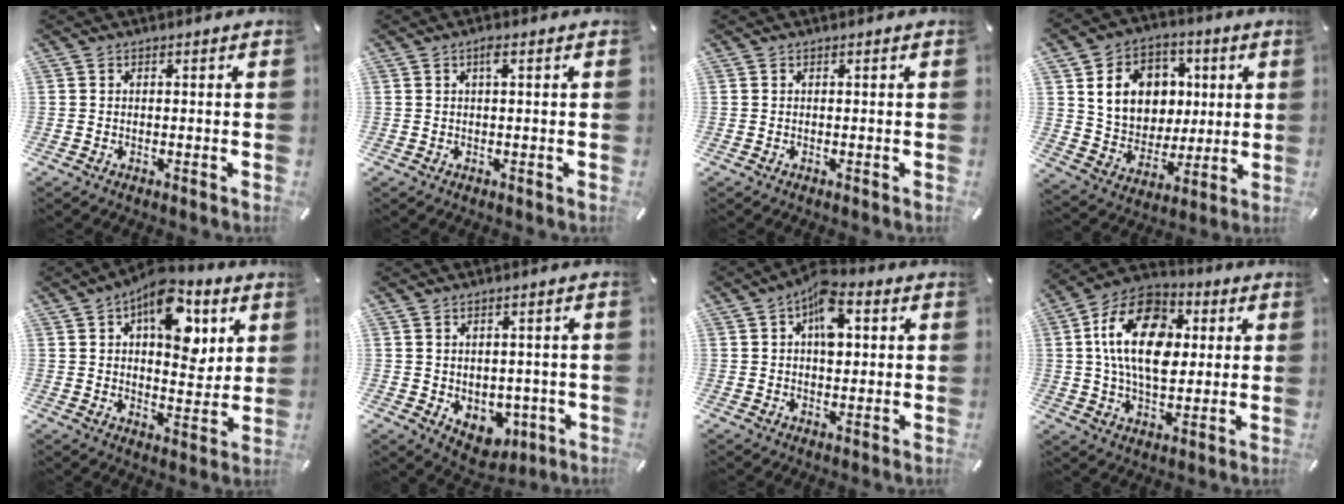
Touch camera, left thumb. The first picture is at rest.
{"total": 1.8, "force": [0.5, 0.3, 1.7], "torque": [-0.034, 0.004, 0.007]}
{"total": 0.0}
{"total": 14.0, "force": [3.4, 12.4, 5.6], "torque": [-0.087, -0.004, 0.074]}
{"total": 15.0, "force": [6.5, 8.6, 10.5], "torque": [-0.130, -0.027, 0.108]}
{"total": 5.4, "force": [-0.3, 4.8, 2.5], "torque": [-0.014, -0.001, -0.003]}
{"total": 9.0, "force": [2.6, 5.5, 6.7], "torque": [-0.083, -0.006, 0.043]}
{"total": 19.1, "force": [3.0, 12.6, 14.1], "torque": [-0.255, 0.009, 0.048]}